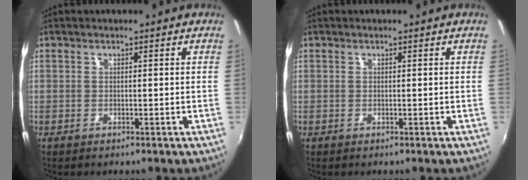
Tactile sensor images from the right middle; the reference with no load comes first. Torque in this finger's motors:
{"motor_torque": [0.00, 0.00, 0.00, 0.01]}